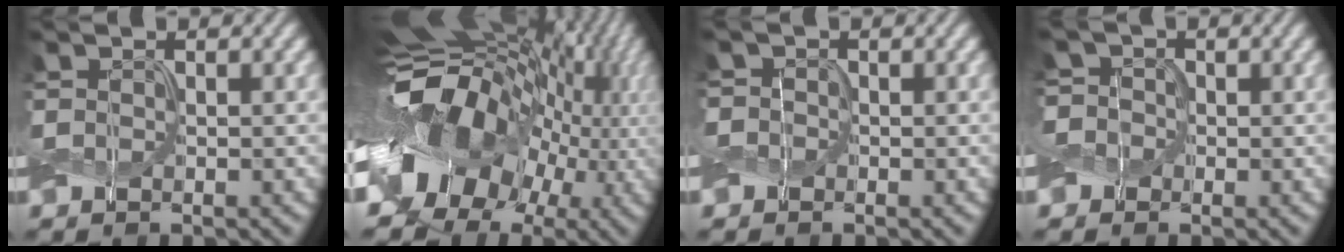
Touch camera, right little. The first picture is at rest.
{"total": 16.5, "force": [-2.0, 12.2, 11.0], "torque": [-0.200, -0.003, -0.034]}
{"total": 1.3, "force": [-0.3, 1.3, 0.3], "torque": [0.002, 0.007, -0.015]}
{"total": 5.2, "force": [0.8, 4.4, 2.6], "torque": [-0.031, 0.033, -0.031]}